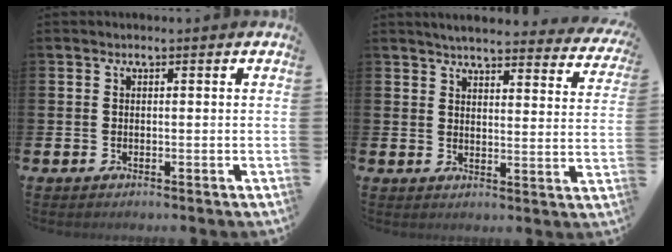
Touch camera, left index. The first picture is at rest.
{"total": 4.5, "force": [4.2, 0.5, 1.3], "torque": [-0.033, -0.032, 0.069]}